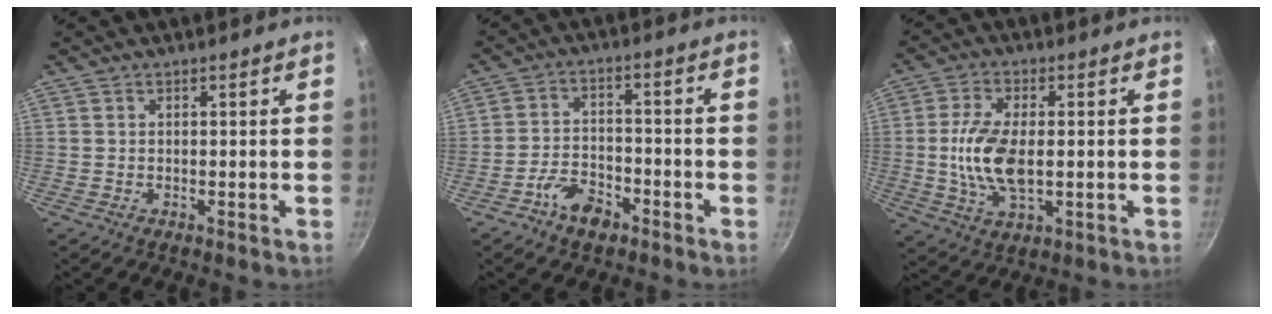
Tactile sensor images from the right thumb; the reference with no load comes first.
{"total": 7.0, "force": [-4.4, 3.9, 3.8], "torque": [-0.058, 0.036, -0.082]}
{"total": 10.7, "force": [-0.3, 5.4, 9.2], "torque": [-0.181, 0.000, -0.008]}